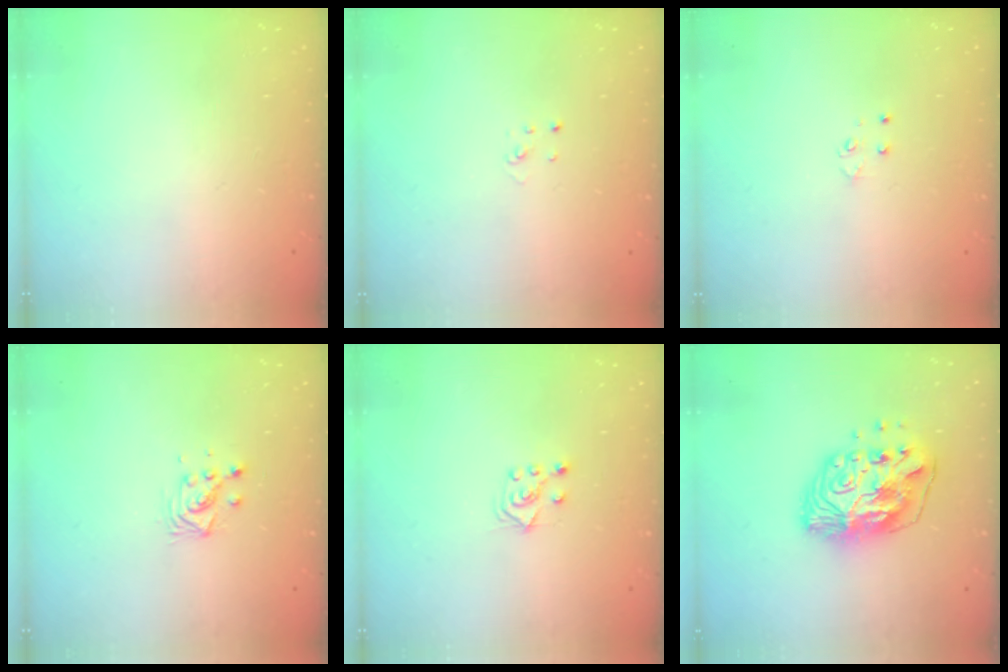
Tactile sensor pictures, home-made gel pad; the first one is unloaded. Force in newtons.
{"total": 2.0, "press": 2.0, "slide": 0.1}
{"total": 3.1, "press": 3.1, "slide": 0.6}
{"total": 3.7, "press": 3.7, "slide": 0.3}
{"total": 5.7, "press": 5.7, "slide": 0.8}
{"total": 13.7, "press": 13.7, "slide": 1.0}